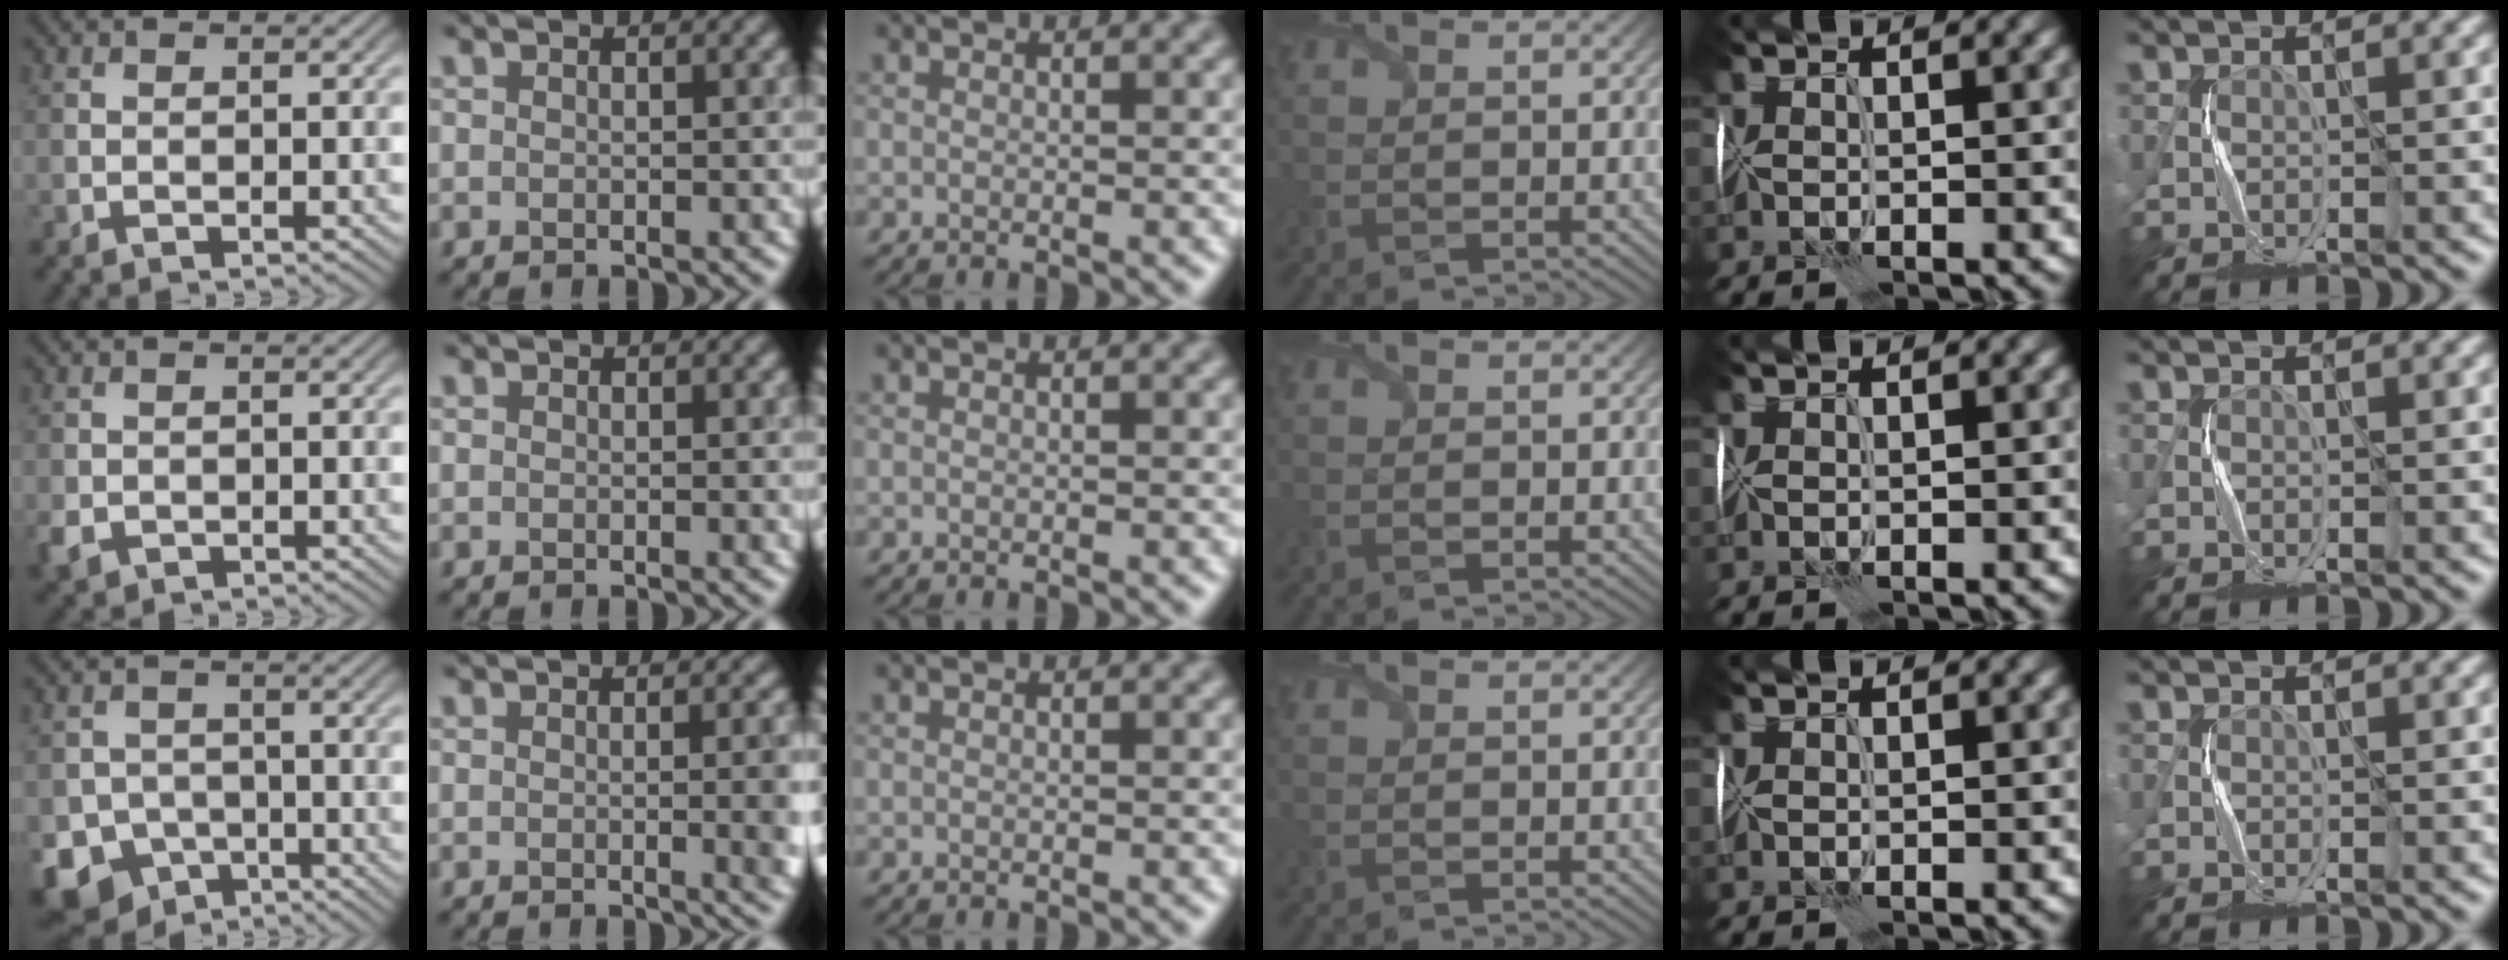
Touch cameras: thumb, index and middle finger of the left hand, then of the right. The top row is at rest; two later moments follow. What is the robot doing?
{"motion": "fold", "object": "tissue"}